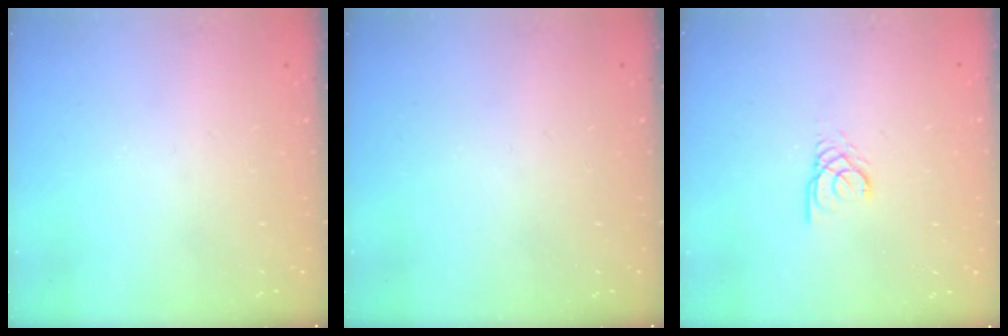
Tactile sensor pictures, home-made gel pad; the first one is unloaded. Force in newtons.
{"total": 0.0}
{"total": 2.6, "press": 2.6, "slide": 0.1}